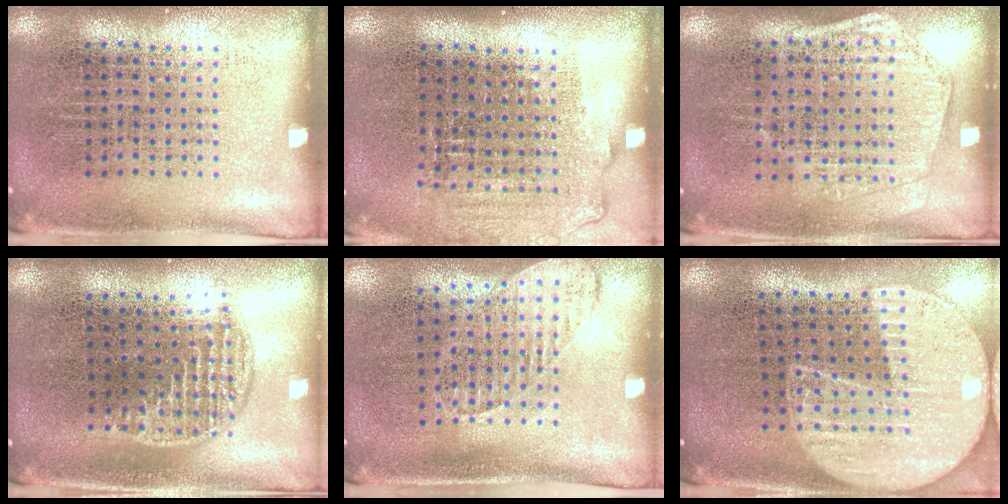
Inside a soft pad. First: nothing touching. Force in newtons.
{"total": 1.1, "press": 1.1, "slide": 0.4}
{"total": 1.4, "press": 1.3, "slide": 0.5}
{"total": 1.3, "press": 1.1, "slide": 0.6}
{"total": 1.4, "press": 1.1, "slide": 0.8}
{"total": 2.2, "press": 1.9, "slide": 1.1}